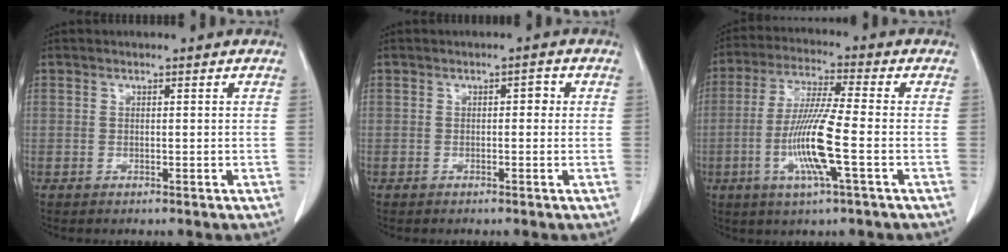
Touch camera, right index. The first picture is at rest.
{"total": 1.3, "force": [0.2, 0.6, 1.1], "torque": [-0.012, 0.009, 0.002]}
{"total": 11.2, "force": [-2.9, 0.0, 10.9], "torque": [-0.217, -0.012, -0.061]}